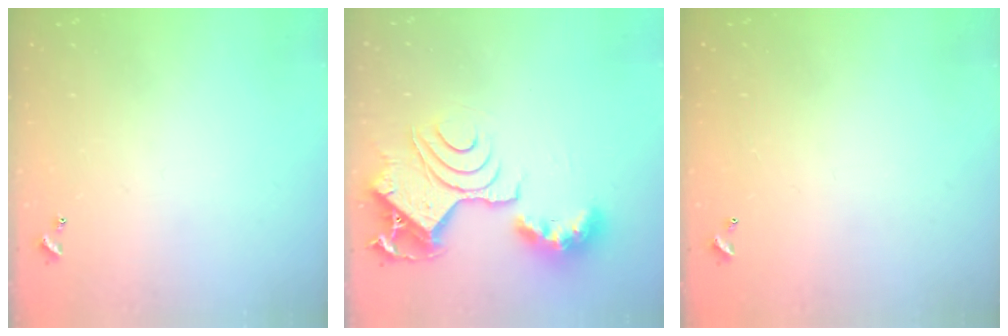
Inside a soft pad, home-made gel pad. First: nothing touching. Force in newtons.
{"total": 14.2, "press": 14.2, "slide": 1.6}
{"total": 2.8, "press": 2.8, "slide": 0.1}